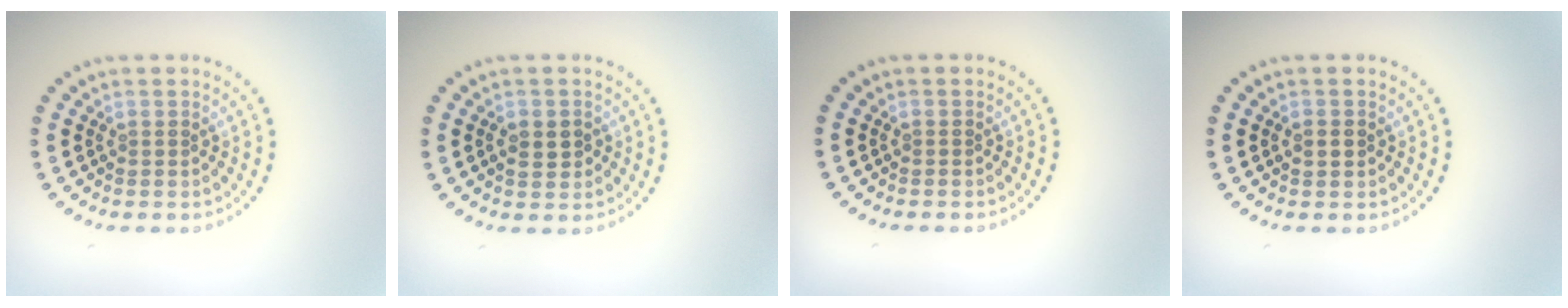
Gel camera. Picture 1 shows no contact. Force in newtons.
{"total": 2.2, "press": 2.2, "slide": 0.1}
{"total": 0.0}
{"total": 1.4, "press": 1.4, "slide": 0.1}